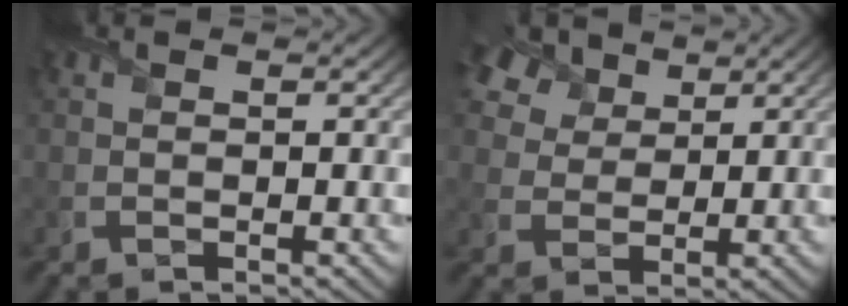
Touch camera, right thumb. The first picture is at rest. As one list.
[{"total": 8.5, "force": [5.4, 5.2, 4.1], "torque": [-0.112, 0.022, 0.089]}]